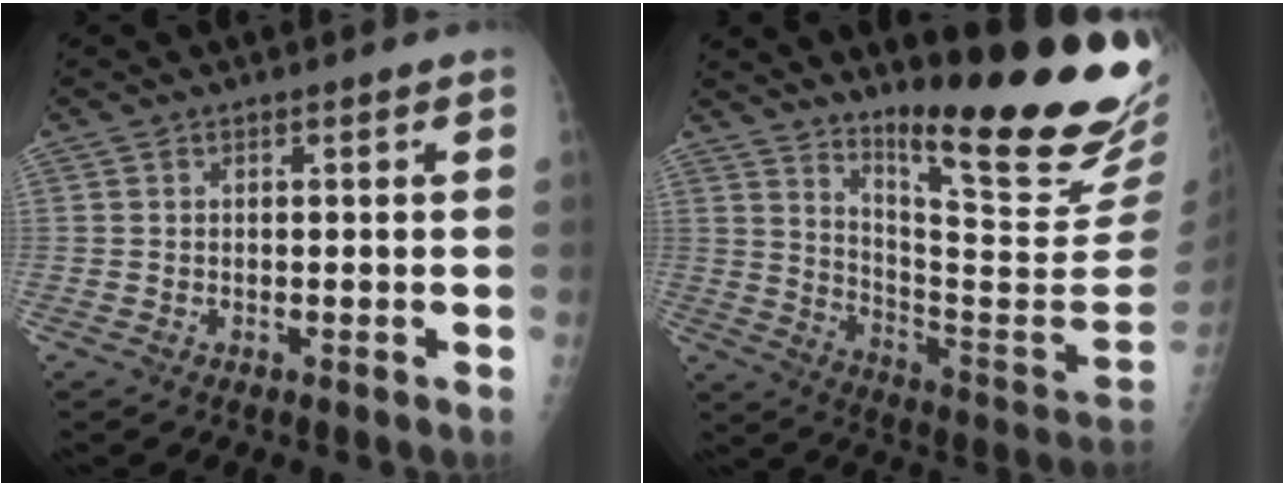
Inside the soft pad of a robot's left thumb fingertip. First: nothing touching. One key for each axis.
{"total": 24.7, "fx": 18.8, "fy": 2.1, "fz": 15.8, "tx": -0.217, "ty": -0.167, "tz": 0.276}